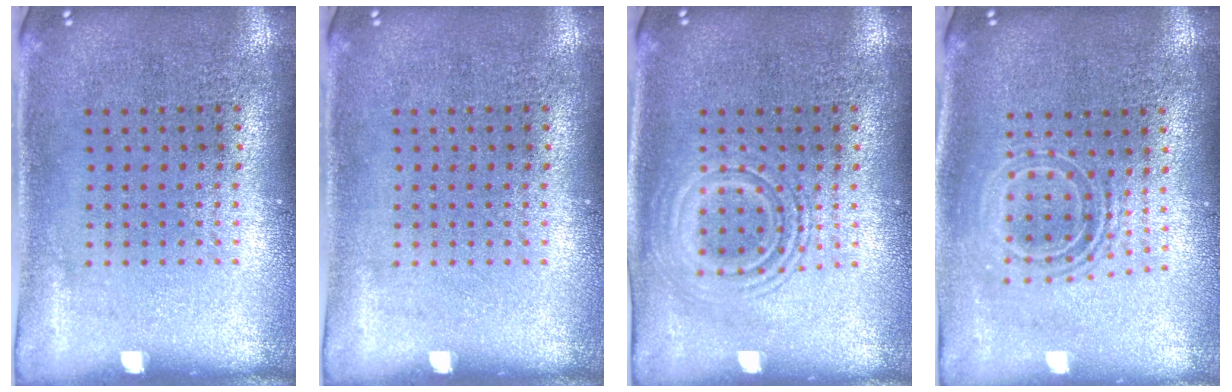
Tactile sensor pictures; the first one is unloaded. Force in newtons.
{"total": 0.0}
{"total": 2.8, "press": 2.8, "slide": 0.4}
{"total": 1.7, "press": 1.3, "slide": 1.0}